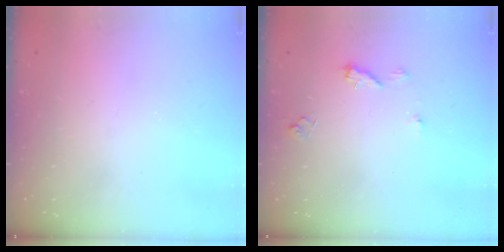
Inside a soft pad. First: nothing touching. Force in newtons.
{"total": 7.0, "press": 7.0, "slide": 0.7}